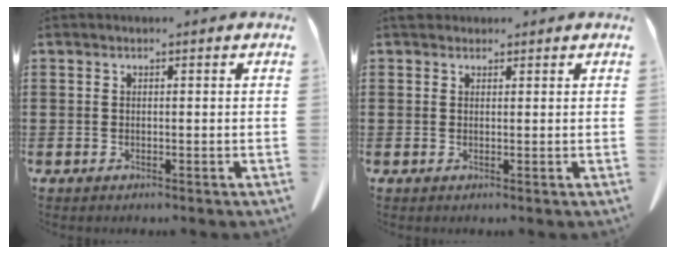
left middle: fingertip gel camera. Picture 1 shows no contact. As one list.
[{"total": 1.4, "force": [1.1, 0.8, 0.3], "torque": [-0.012, 0.004, 0.023]}]